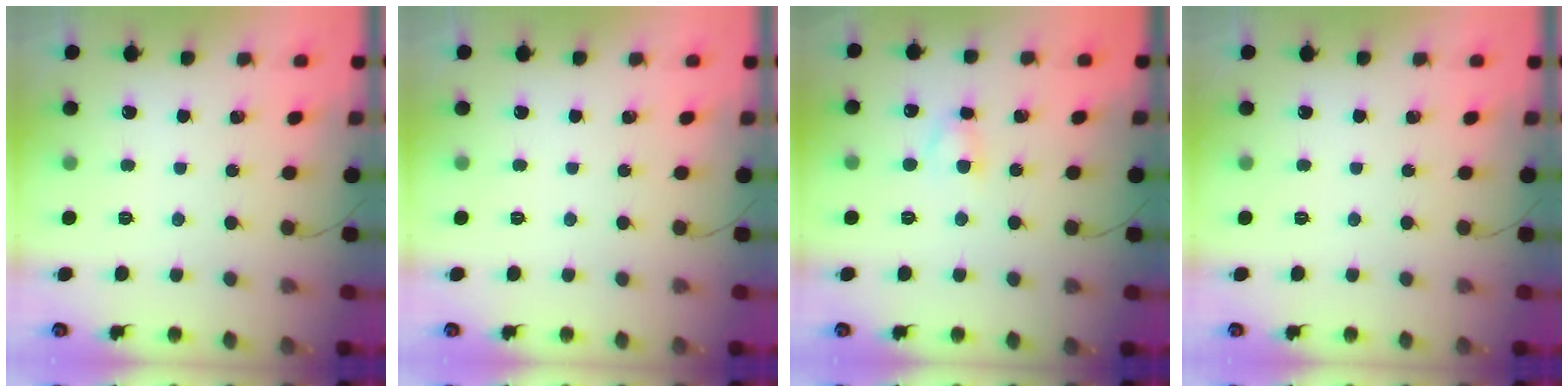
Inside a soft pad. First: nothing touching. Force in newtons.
{"total": 0.0}
{"total": 4.0, "press": 3.8, "slide": 1.1}
{"total": 0.0}